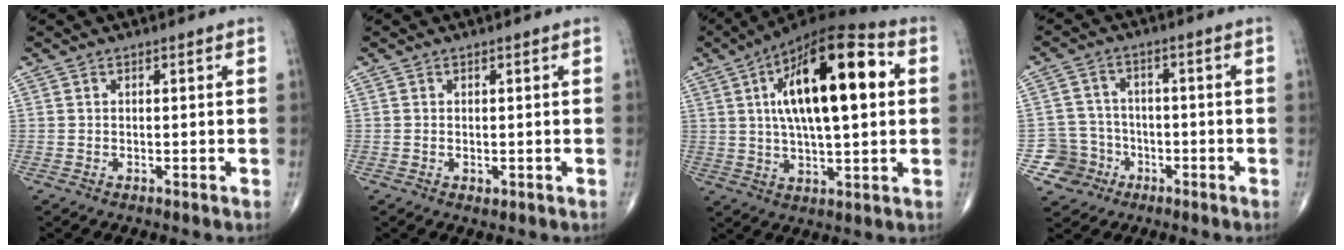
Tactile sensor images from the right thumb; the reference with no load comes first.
{"total": 0.8, "force": [0.0, 0.6, 0.5], "torque": [-0.009, -0.002, 0.002]}
{"total": 21.7, "force": [4.6, 8.1, 19.6], "torque": [-0.311, 0.017, 0.065]}
{"total": 6.6, "force": [-2.9, 5.9, -0.1], "torque": [0.038, 0.028, -0.050]}